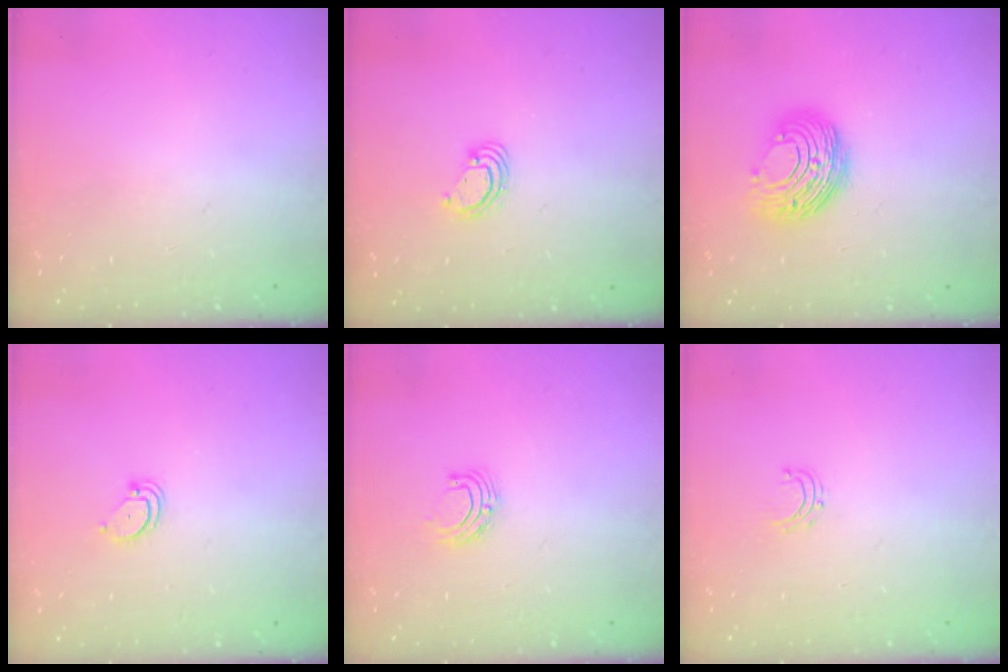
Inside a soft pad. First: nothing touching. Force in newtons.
{"total": 3.8, "press": 3.8, "slide": 0.4}
{"total": 11.0, "press": 11.0, "slide": 0.4}
{"total": 2.7, "press": 2.7, "slide": 0.2}
{"total": 5.9, "press": 5.9, "slide": 0.5}
{"total": 3.7, "press": 3.7, "slide": 0.3}